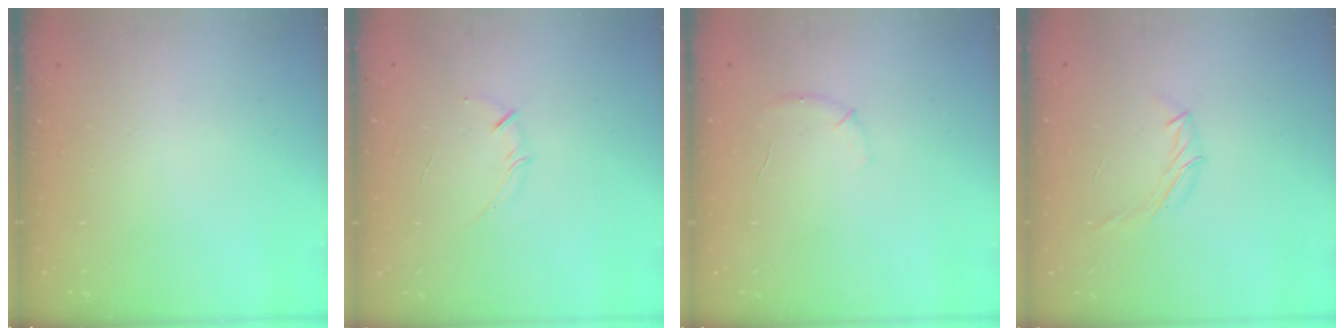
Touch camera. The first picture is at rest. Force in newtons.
{"total": 3.3, "press": 3.2, "slide": 0.6}
{"total": 6.8, "press": 6.6, "slide": 1.8}
{"total": 6.4, "press": 6.3, "slide": 1.4}